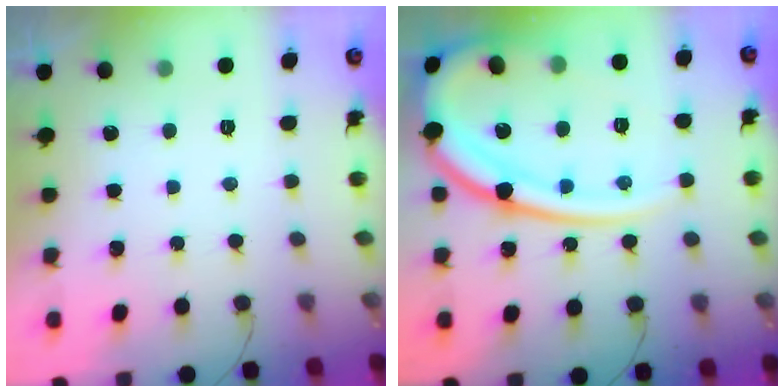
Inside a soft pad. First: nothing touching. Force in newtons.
{"total": 23.3, "press": 23.1, "slide": 2.6}